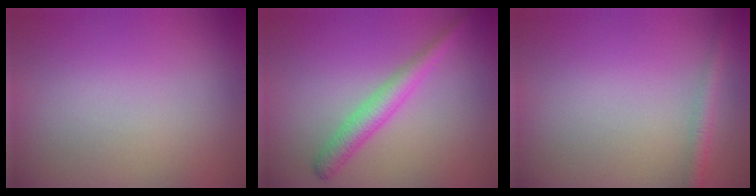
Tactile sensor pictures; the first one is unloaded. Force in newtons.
{"total": 2.7, "press": 2.7, "slide": 0.1}
{"total": 1.8, "press": 1.8, "slide": 0.1}